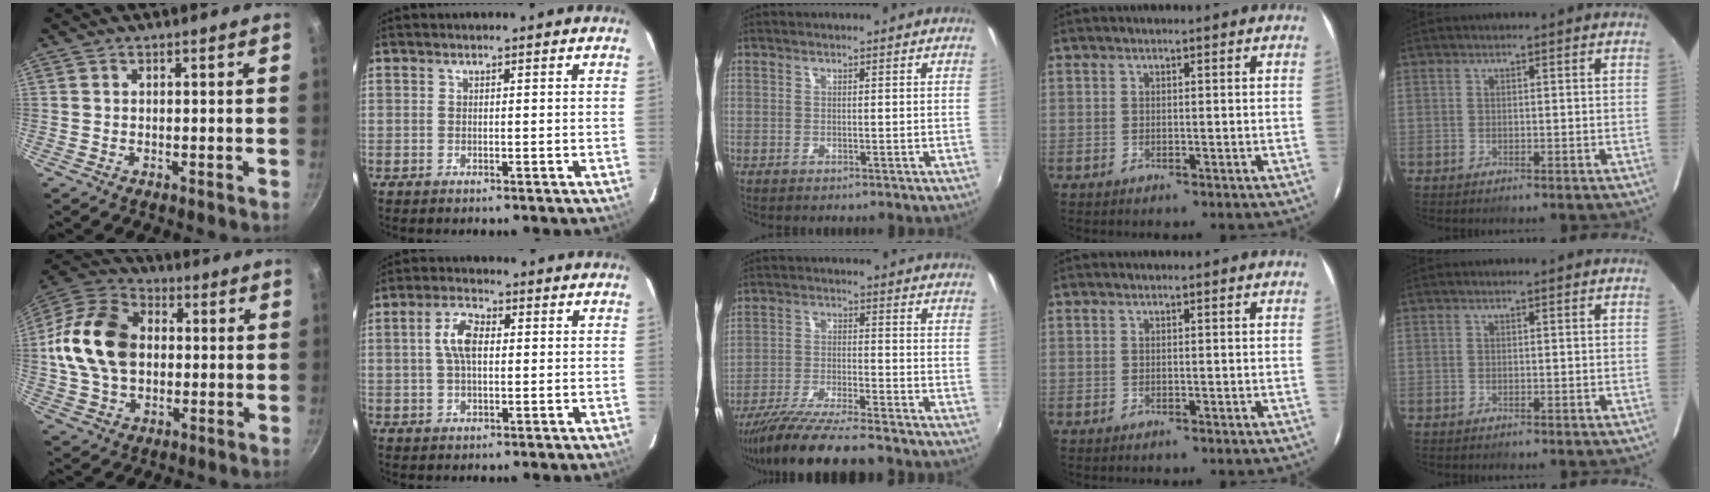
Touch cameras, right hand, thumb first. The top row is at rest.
{"thumb": {"total": 18.3, "force": [1.0, 13.3, 12.5], "torque": [-0.218, 0.027, 0.008]}, "index": {"total": 5.8, "force": [0.7, 2.9, 4.9], "torque": [-0.095, 0.014, 0.015]}, "middle": {"total": 13.3, "force": [-11.7, 0.7, 6.4], "torque": [-0.137, -0.030, -0.202]}}